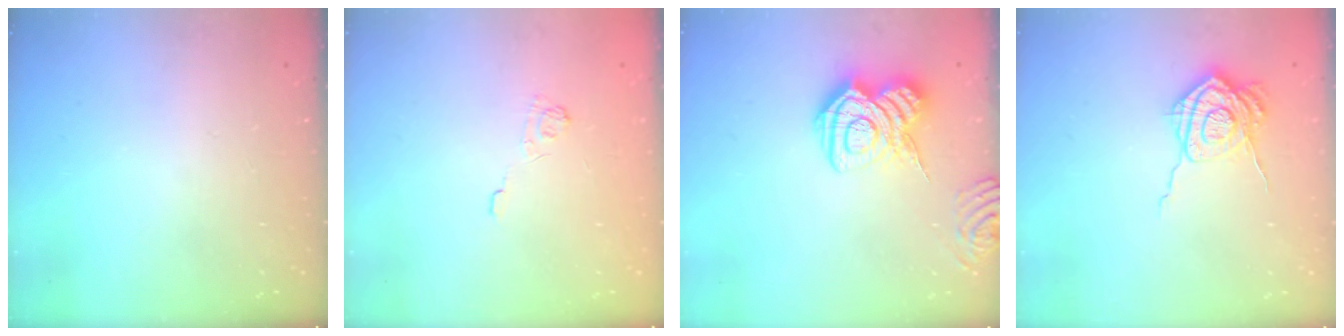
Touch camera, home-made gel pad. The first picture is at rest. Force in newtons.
{"total": 2.5, "press": 2.1, "slide": 1.3}
{"total": 14.3, "press": 14.3, "slide": 0.7}
{"total": 14.0, "press": 14.0, "slide": 0.2}